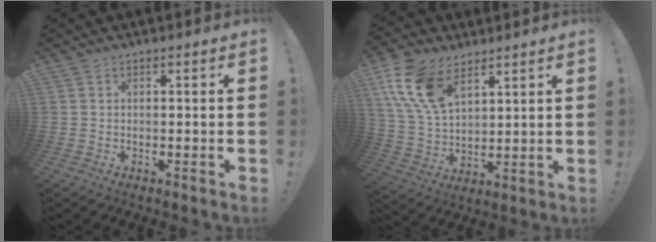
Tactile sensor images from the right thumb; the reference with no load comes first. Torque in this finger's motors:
{"motor_torque": [-0.05, 0.59, 0.76, 0.45, 0.13]}